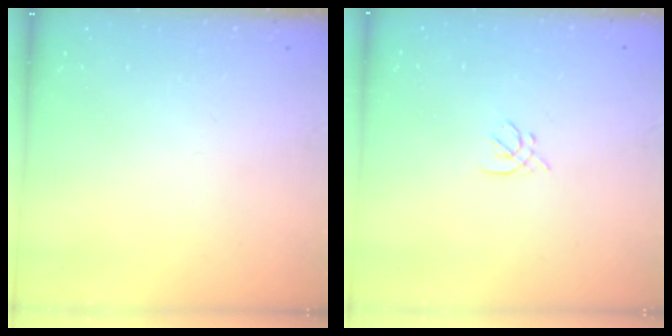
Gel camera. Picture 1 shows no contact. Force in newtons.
{"total": 2.1, "press": 2.0, "slide": 0.7}